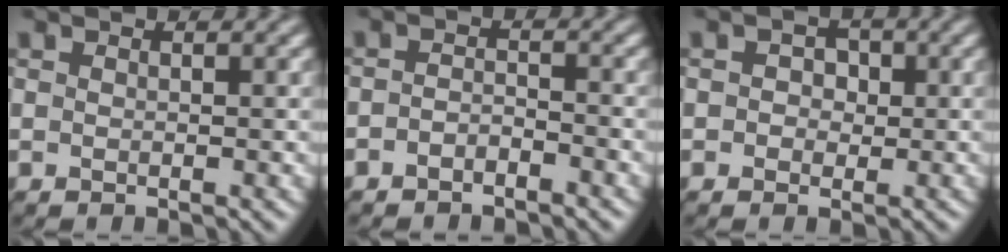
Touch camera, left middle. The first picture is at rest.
{"total": 1.6, "force": [-1.3, 0.7, 0.5], "torque": [-0.011, 0.006, -0.029]}
{"total": 1.9, "force": [0.2, 1.7, 0.6], "torque": [0.008, 0.008, -0.008]}